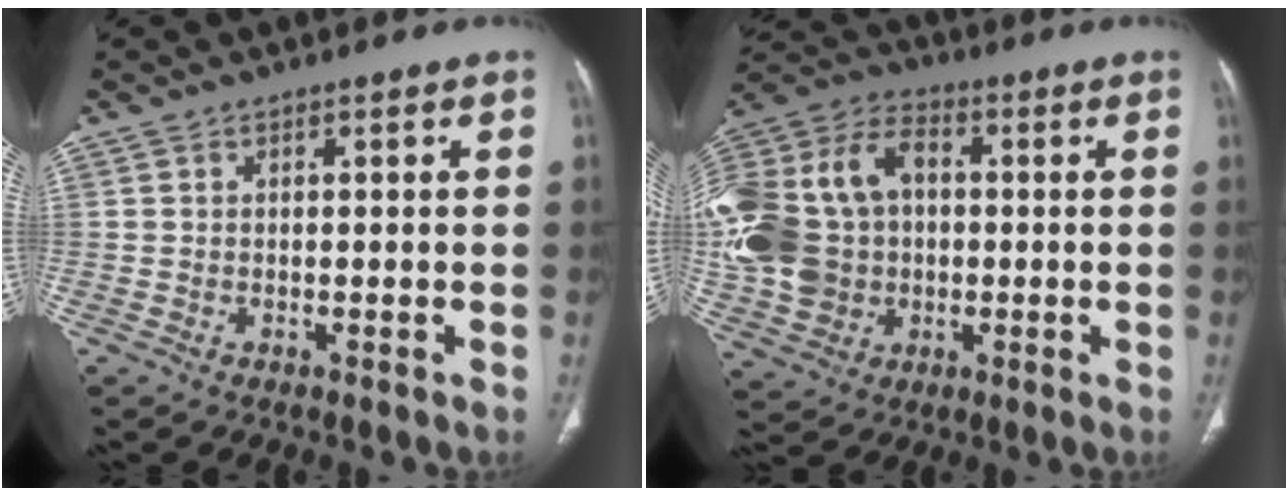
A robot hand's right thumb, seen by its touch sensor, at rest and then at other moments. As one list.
[{"total": 24.6, "force": [0.8, 18.9, 15.7], "torque": [-0.357, 0.037, 0.024]}]